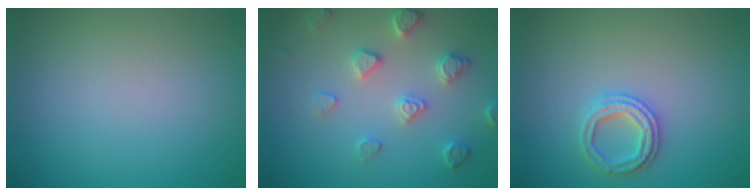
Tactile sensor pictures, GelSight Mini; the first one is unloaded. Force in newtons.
{"total": 3.6, "press": 3.5, "slide": 0.8}
{"total": 2.4, "press": 2.4, "slide": 0.2}